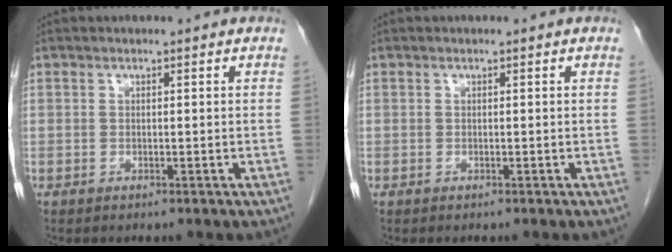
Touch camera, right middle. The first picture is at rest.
{"total": 0.0}